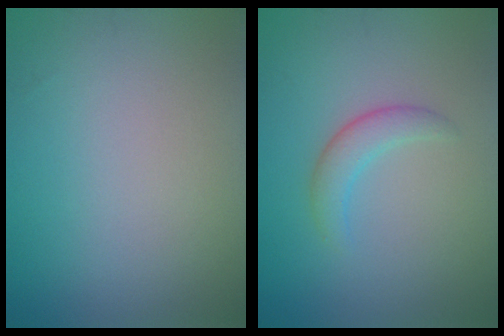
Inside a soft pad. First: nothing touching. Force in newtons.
{"total": 2.1, "press": 2.1, "slide": 0.2}